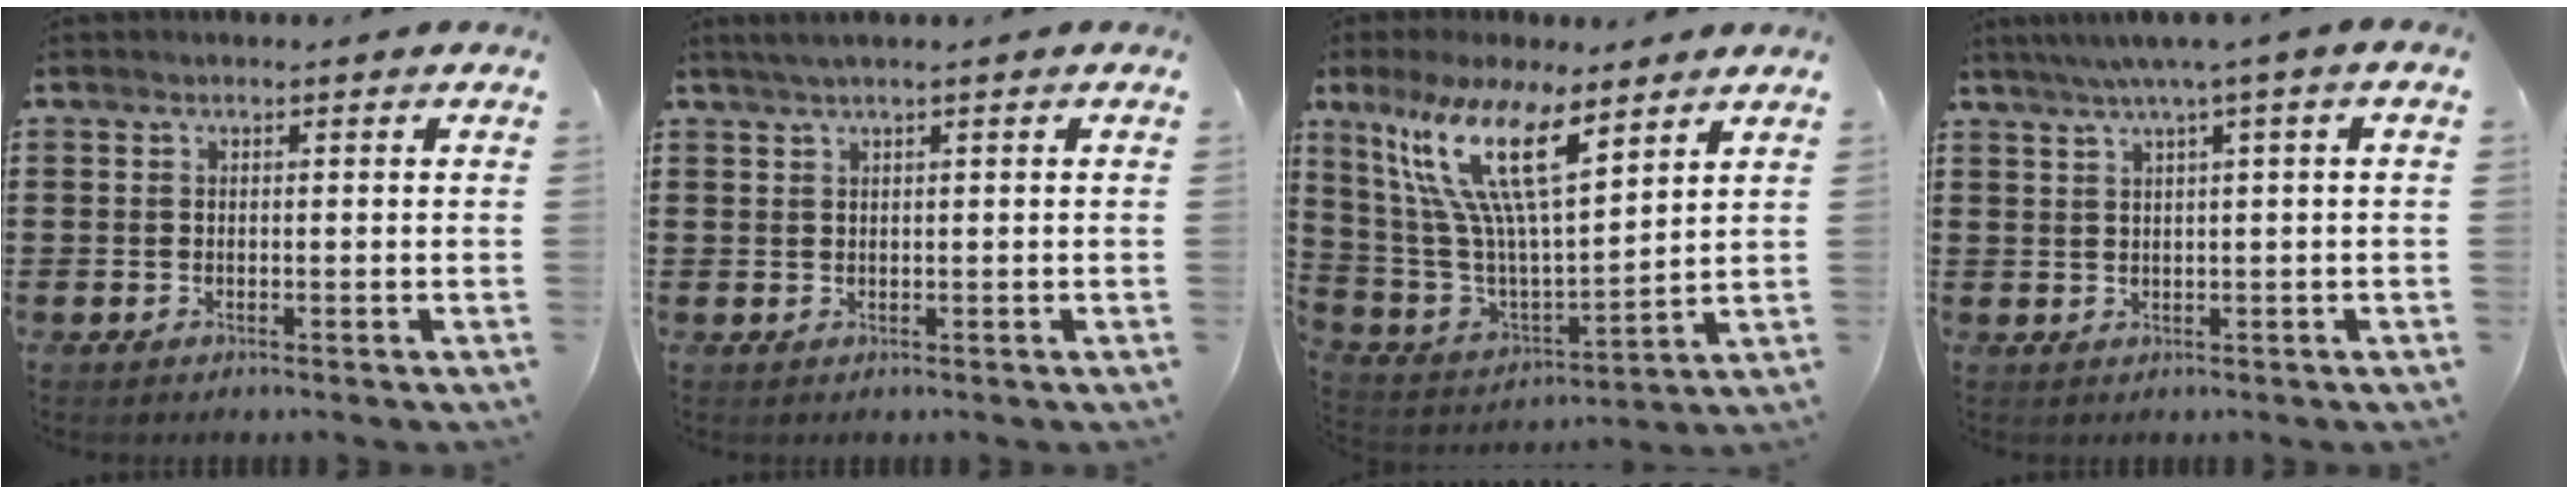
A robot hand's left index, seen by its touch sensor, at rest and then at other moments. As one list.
[{"total": 1.3, "force": [0.6, -0.1, 1.1], "torque": [-0.018, 0.000, 0.011]}, {"total": 16.2, "force": [8.9, 4.6, 12.8], "torque": [-0.291, -0.036, 0.149]}, {"total": 3.1, "force": [1.0, -0.5, 2.9], "torque": [-0.055, -0.005, 0.013]}]